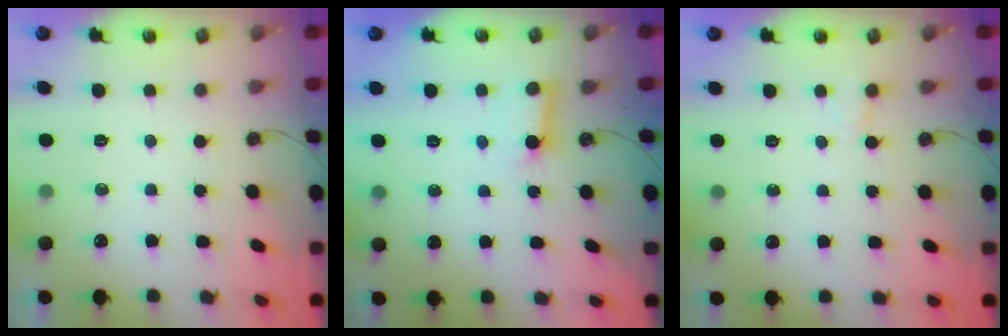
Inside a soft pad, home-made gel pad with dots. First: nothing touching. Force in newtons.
{"total": 6.0, "press": 5.9, "slide": 0.6}
{"total": 2.3, "press": 2.3, "slide": 0.1}